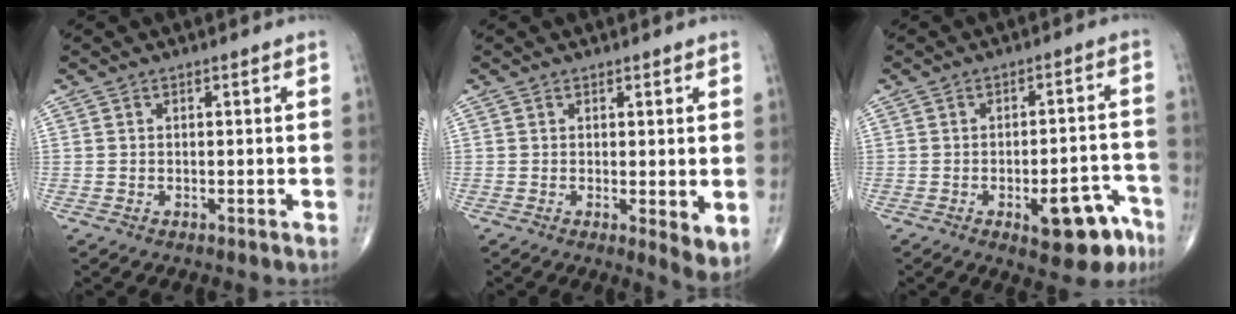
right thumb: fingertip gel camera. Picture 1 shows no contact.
{"total": 4.3, "force": [0.4, 1.4, 4.1], "torque": [-0.058, -0.017, 0.008]}
{"total": 10.7, "force": [-5.7, 4.3, 8.0], "torque": [-0.079, 0.039, -0.068]}